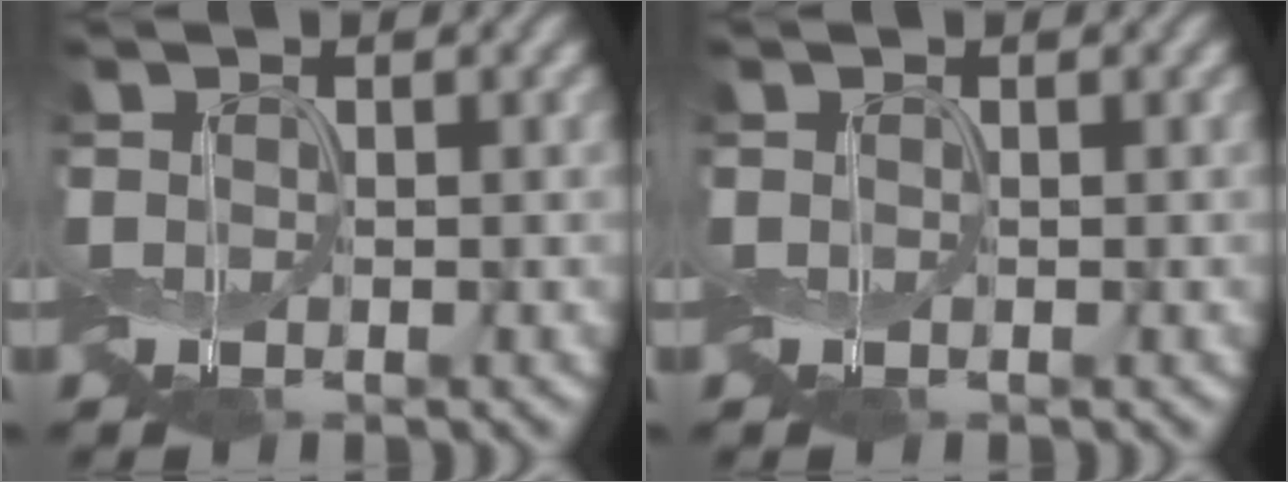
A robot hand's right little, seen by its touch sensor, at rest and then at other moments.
{"total": 0.0}